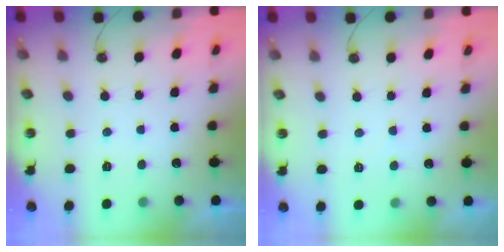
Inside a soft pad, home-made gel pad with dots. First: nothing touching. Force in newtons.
{"total": 2.0, "press": 2.0, "slide": 0.3}